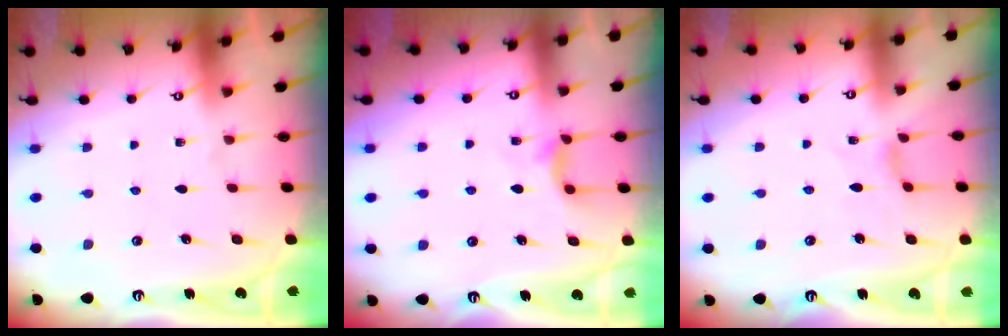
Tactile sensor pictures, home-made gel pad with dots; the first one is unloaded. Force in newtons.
{"total": 6.0, "press": 5.9, "slide": 0.6}
{"total": 1.7, "press": 1.7, "slide": 0.3}